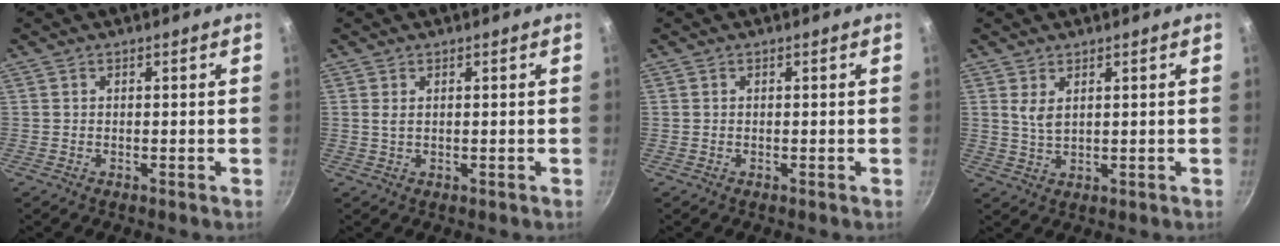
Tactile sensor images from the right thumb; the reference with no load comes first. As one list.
[{"total": 1.1, "force": [0.4, 0.4, 1.0], "torque": [-0.020, -0.001, 0.008]}, {"total": 0.0}, {"total": 3.2, "force": [1.4, 1.5, 2.5], "torque": [-0.045, -0.014, 0.030]}]